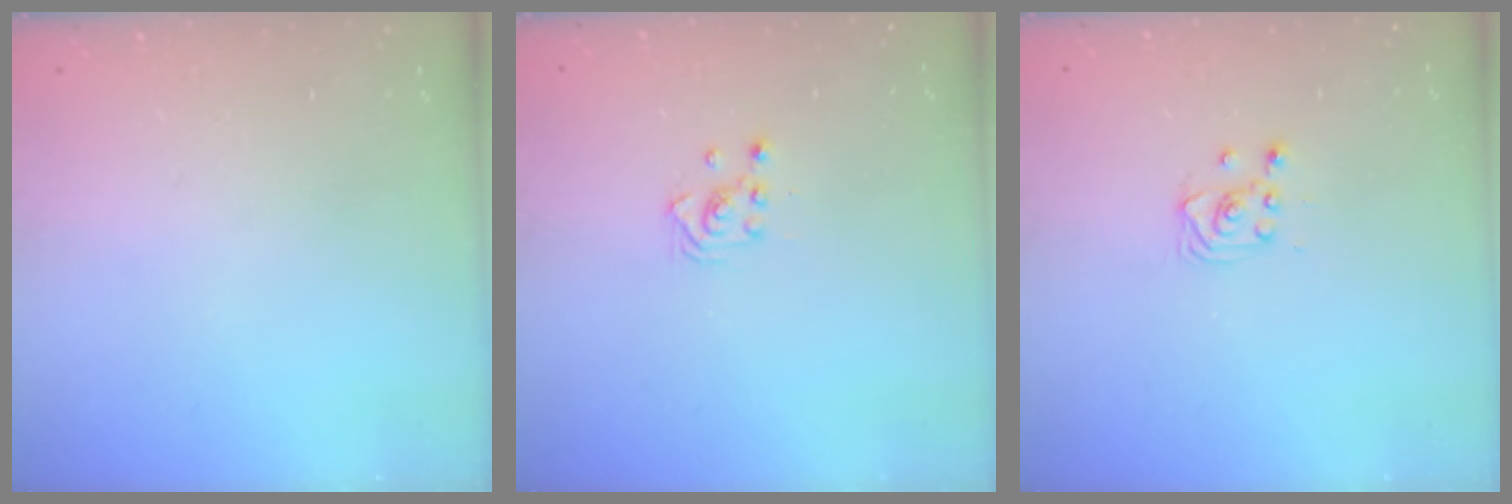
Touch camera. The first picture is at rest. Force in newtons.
{"total": 2.9, "press": 2.8, "slide": 0.3}
{"total": 2.9, "press": 2.9, "slide": 0.4}